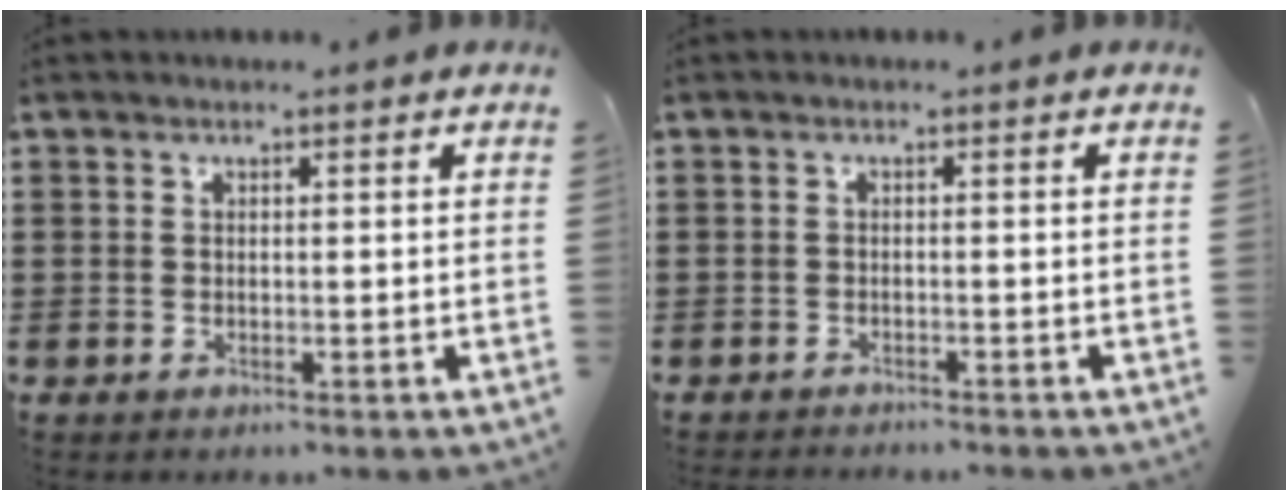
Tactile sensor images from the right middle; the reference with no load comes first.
{"total": 1.0, "force": [-1.0, 0.0, 0.0], "torque": [-0.002, 0.002, -0.021]}